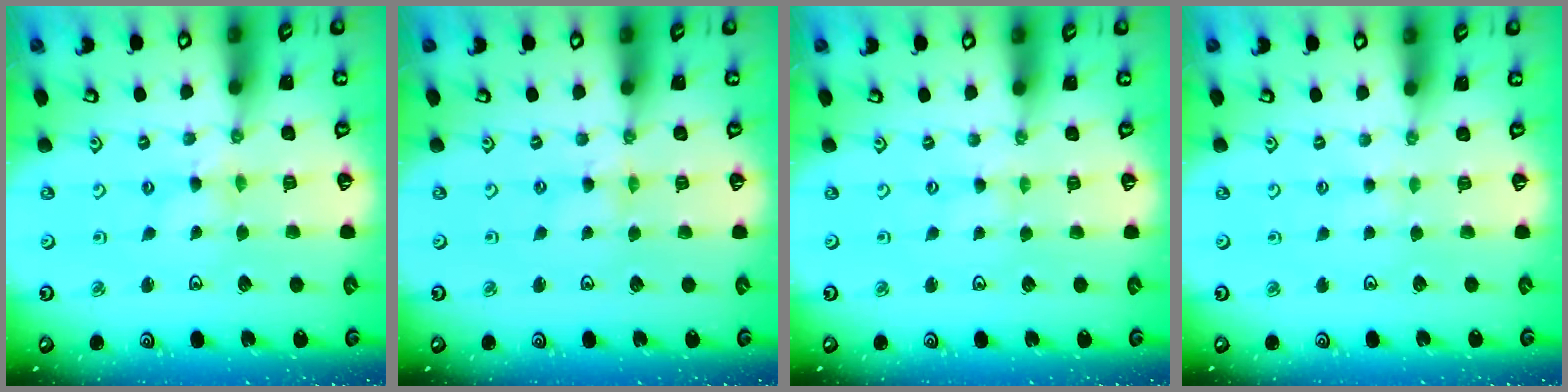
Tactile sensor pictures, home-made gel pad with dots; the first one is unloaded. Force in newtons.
{"total": 0.6, "press": 0.6, "slide": 0.2}
{"total": 0.0}
{"total": 2.3, "press": 2.3, "slide": 0.3}